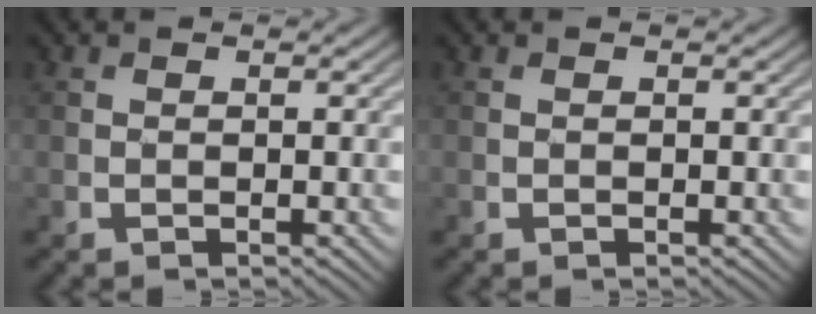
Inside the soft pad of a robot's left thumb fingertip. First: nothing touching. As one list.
[{"total": 0.0}]